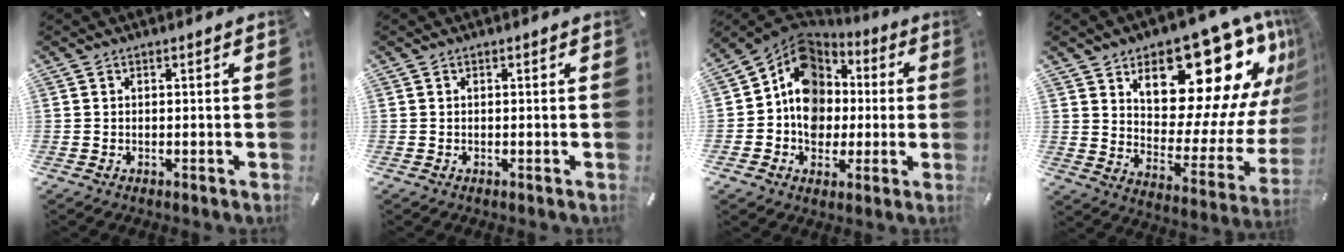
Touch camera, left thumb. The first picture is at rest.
{"total": 0.0}
{"total": 13.1, "force": [0.5, 11.7, 6.0], "torque": [-0.120, -0.011, 0.008]}
{"total": 23.4, "force": [13.3, 12.6, 14.5], "torque": [-0.178, -0.098, 0.228]}